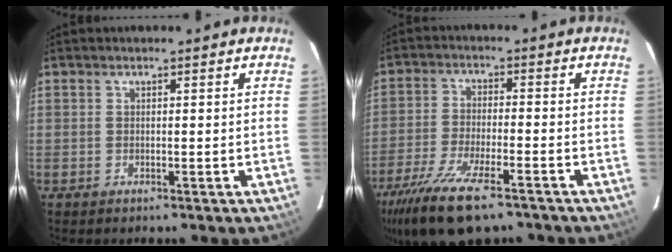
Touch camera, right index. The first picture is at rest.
{"total": 15.0, "force": [-10.6, 4.1, 9.8], "torque": [-0.216, -0.049, -0.193]}